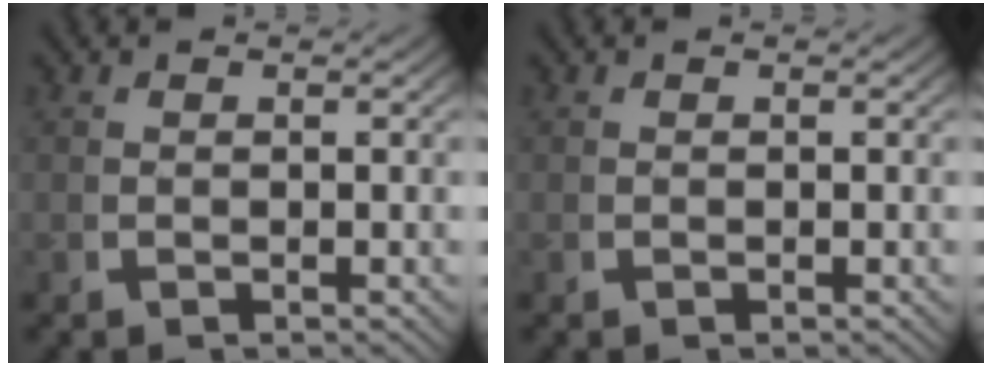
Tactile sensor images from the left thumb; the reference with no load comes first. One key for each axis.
{"total": 0.0}